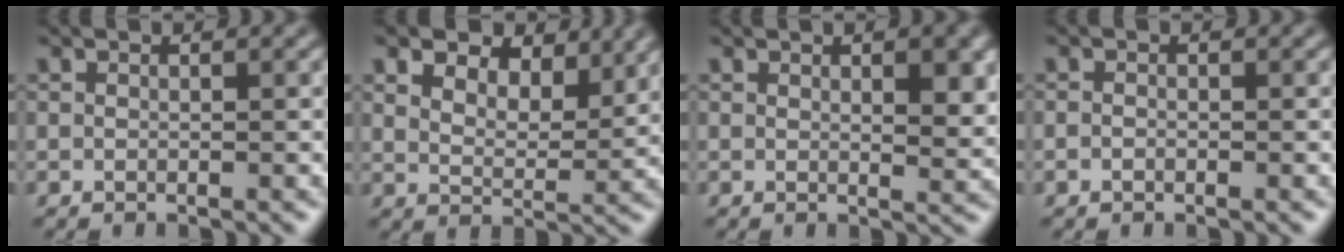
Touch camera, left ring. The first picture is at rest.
{"total": 7.4, "force": [5.4, 3.5, 3.8], "torque": [-0.061, 0.009, 0.062]}
{"total": 4.0, "force": [1.5, 1.3, 3.5], "torque": [-0.043, -0.004, 0.027]}
{"total": 0.6, "force": [-0.2, 0.4, 0.3], "torque": [-0.005, -0.001, -0.005]}